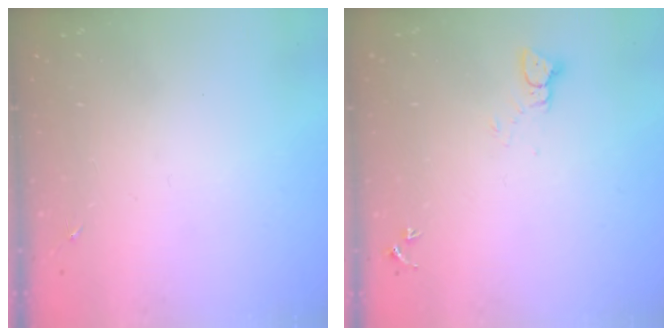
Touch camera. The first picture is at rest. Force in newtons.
{"total": 2.6, "press": 2.6, "slide": 0.1}